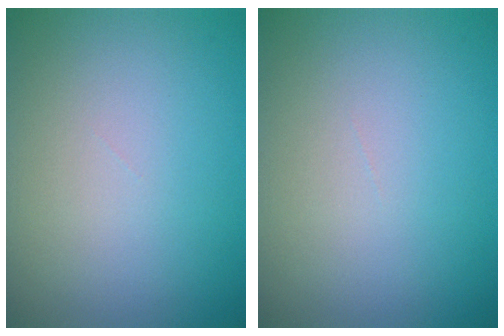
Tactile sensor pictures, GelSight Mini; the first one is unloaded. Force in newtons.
{"total": 0.0}